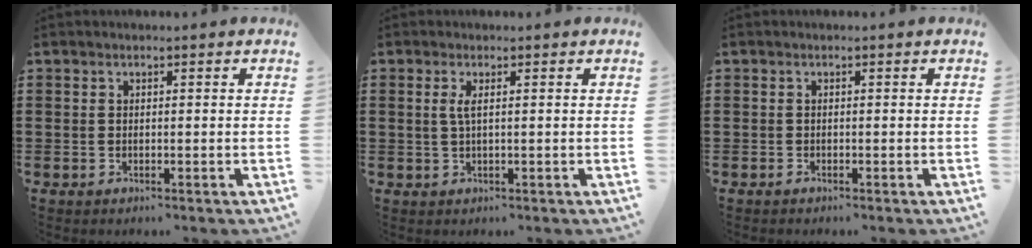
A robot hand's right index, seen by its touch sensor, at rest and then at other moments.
{"total": 1.8, "force": [0.3, 0.1, 1.8], "torque": [-0.038, -0.002, 0.004]}
{"total": 0.5, "force": [-0.5, 0.0, 0.1], "torque": [-0.002, -0.003, -0.010]}